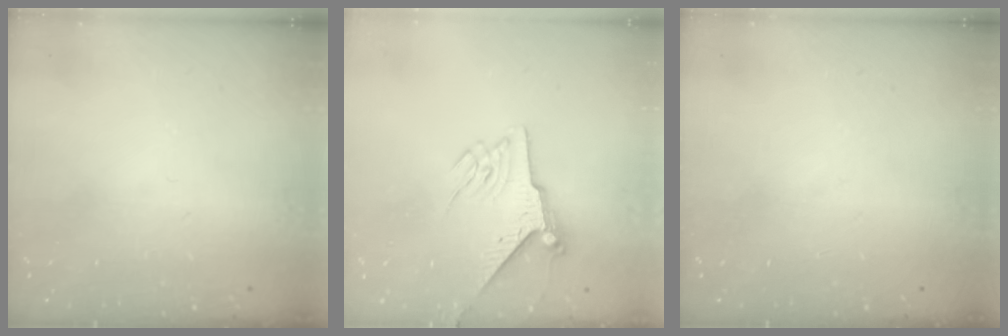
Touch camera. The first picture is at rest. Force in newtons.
{"total": 8.1, "press": 8.0, "slide": 1.3}
{"total": 0.0}